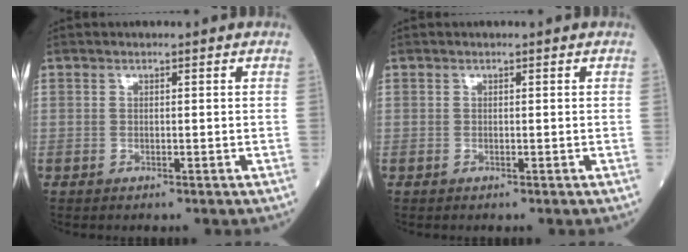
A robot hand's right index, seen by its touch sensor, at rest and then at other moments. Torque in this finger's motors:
{"motor_torque": [0.01, 0.01, 0.00, 0.00]}